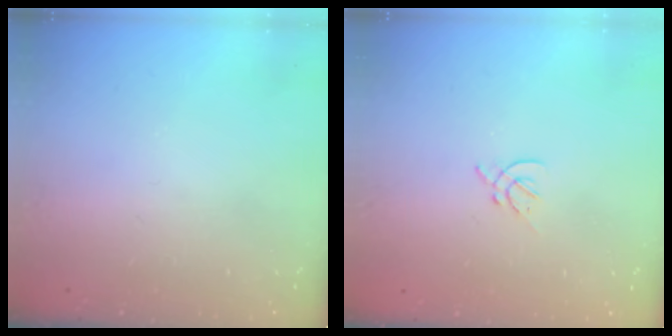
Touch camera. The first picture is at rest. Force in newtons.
{"total": 2.2, "press": 2.1, "slide": 0.6}